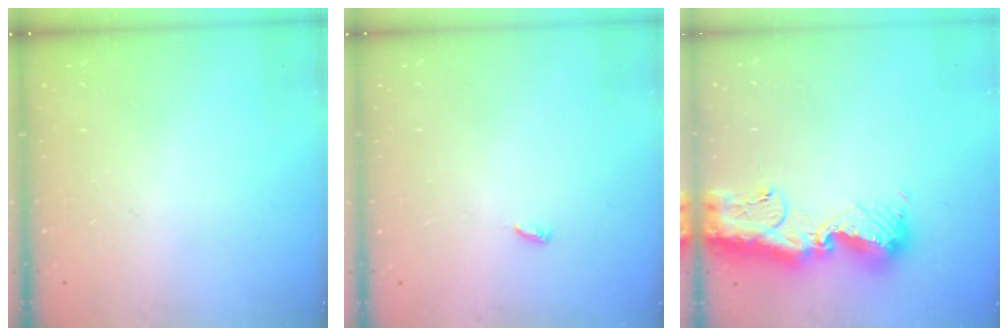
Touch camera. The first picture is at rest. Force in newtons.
{"total": 2.5, "press": 2.5, "slide": 0.2}
{"total": 15.0, "press": 14.9, "slide": 1.7}